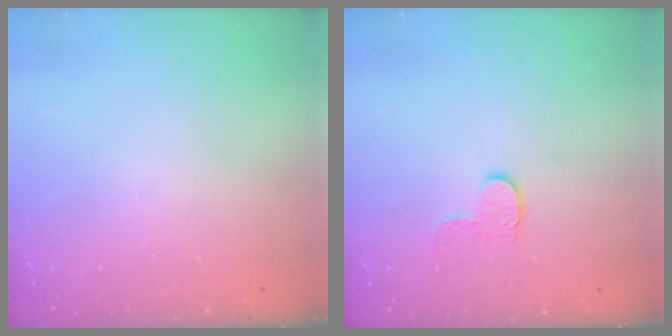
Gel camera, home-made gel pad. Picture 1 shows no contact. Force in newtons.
{"total": 5.2, "press": 5.1, "slide": 0.6}